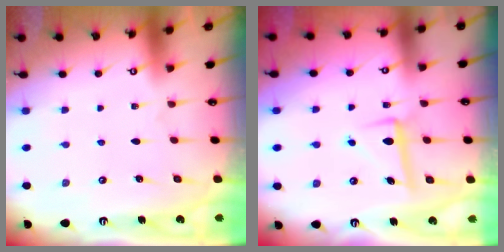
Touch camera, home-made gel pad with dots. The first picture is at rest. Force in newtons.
{"total": 7.0, "press": 6.9, "slide": 1.2}